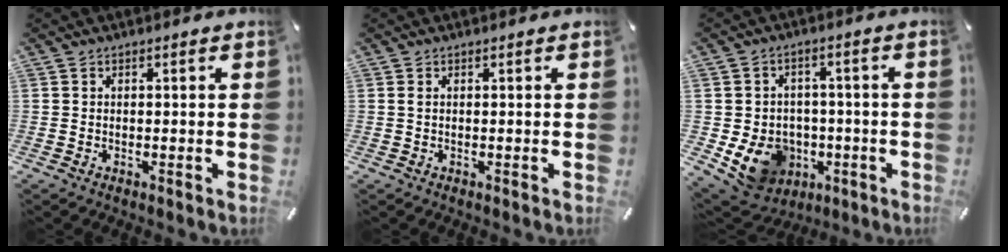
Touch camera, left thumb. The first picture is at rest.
{"total": 0.7, "force": [0.2, 0.1, 0.7], "torque": [-0.013, 0.001, 0.003]}
{"total": 11.4, "force": [-3.4, 9.8, 4.7], "torque": [-0.096, 0.012, -0.053]}